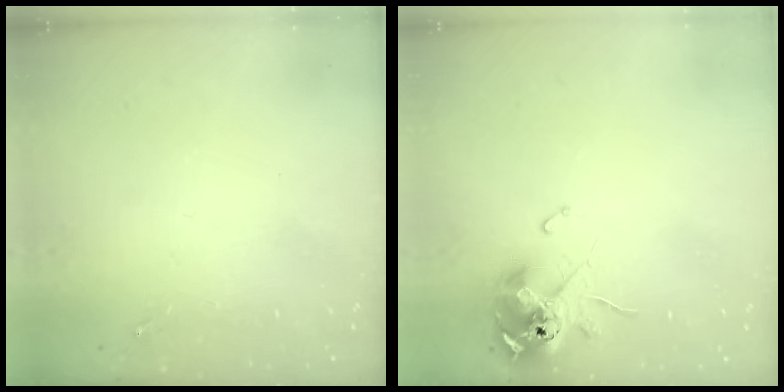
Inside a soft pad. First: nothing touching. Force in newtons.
{"total": 10.8, "press": 10.7, "slide": 1.7}